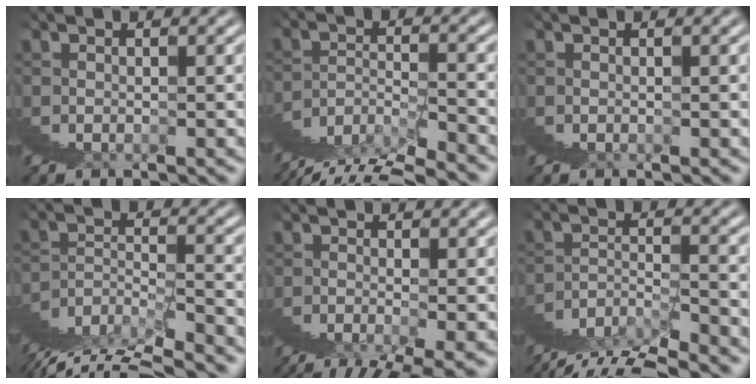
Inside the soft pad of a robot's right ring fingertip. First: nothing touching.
{"total": 2.5, "force": [0.6, 1.4, 2.0], "torque": [-0.016, 0.018, -0.010]}
{"total": 0.0}
{"total": 2.5, "force": [-0.4, 1.2, 2.1], "torque": [-0.022, 0.001, -0.014]}
{"total": 1.3, "force": [0.6, -0.9, 0.7], "torque": [0.000, 0.018, 0.002]}
{"total": 2.8, "force": [0.4, 1.7, 2.3], "torque": [-0.016, 0.018, -0.014]}